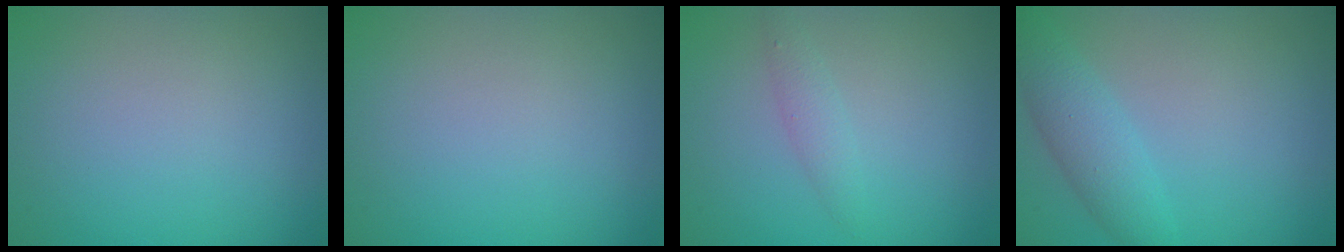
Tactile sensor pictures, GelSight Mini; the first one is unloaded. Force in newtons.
{"total": 0.0}
{"total": 1.4, "press": 1.4, "slide": 0.0}
{"total": 3.0, "press": 3.0, "slide": 0.2}